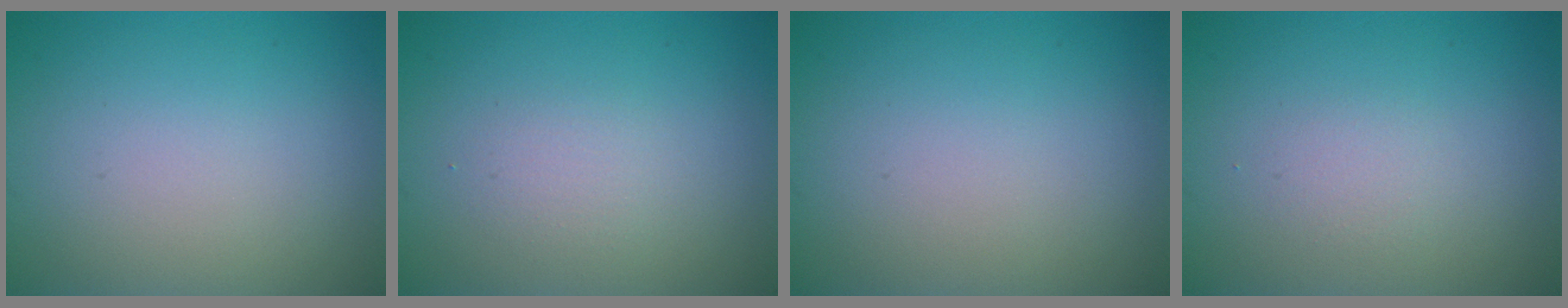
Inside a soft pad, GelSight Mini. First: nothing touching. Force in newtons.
{"total": 1.4, "press": 1.4, "slide": 0.1}
{"total": 0.0}
{"total": 1.1, "press": 1.1, "slide": 0.0}